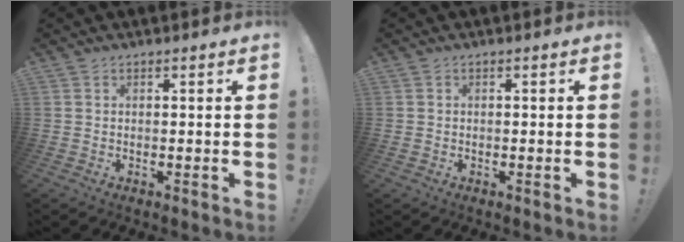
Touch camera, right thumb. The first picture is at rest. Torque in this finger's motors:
{"motor_torque": [-0.15, -0.18, 0.05, 0.11, 0.03]}